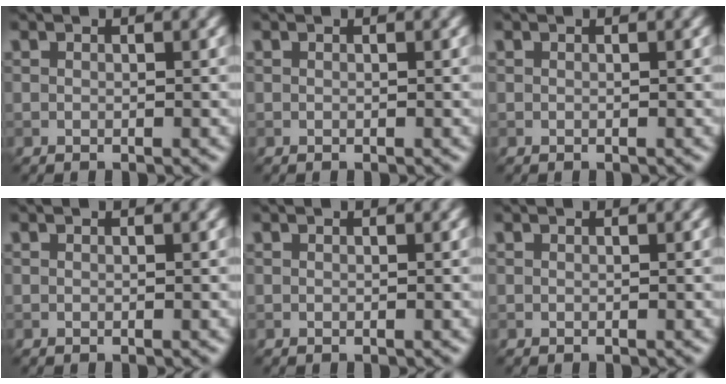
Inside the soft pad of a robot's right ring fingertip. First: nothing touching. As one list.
[{"total": 0.0}, {"total": 0.0}, {"total": 0.0}, {"total": 0.0}, {"total": 0.0}]